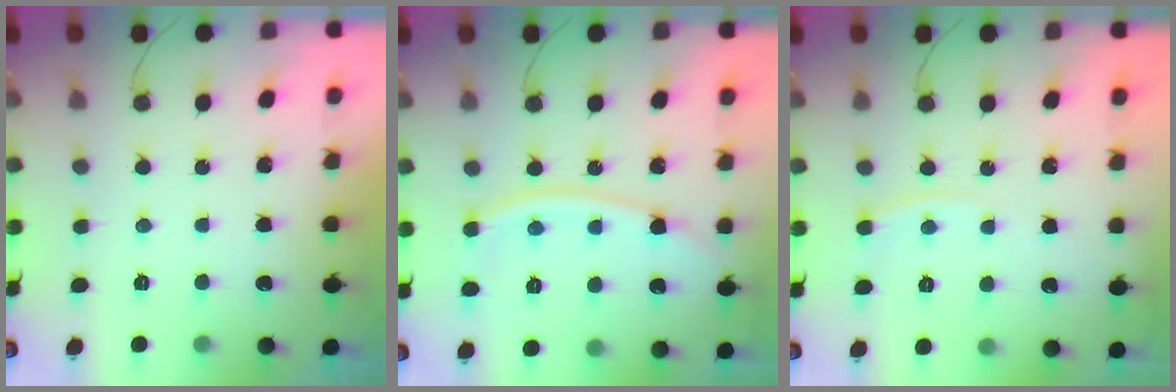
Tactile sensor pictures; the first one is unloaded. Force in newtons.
{"total": 11.3, "press": 11.2, "slide": 1.3}
{"total": 4.3, "press": 4.3, "slide": 0.5}